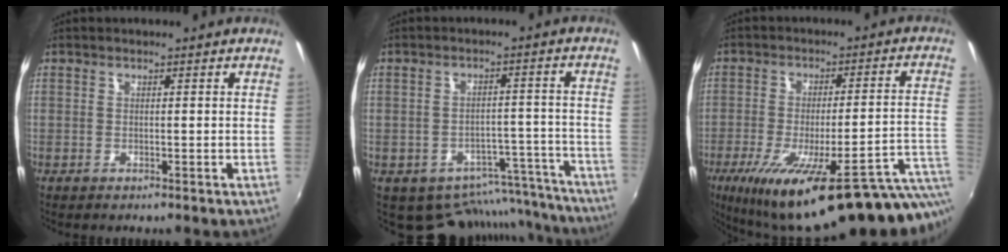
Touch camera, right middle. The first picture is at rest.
{"total": 13.6, "force": [-11.7, 6.4, 2.7], "torque": [-0.045, 0.037, -0.132]}
{"total": 27.9, "force": [-17.9, 3.9, 21.1], "torque": [-0.295, -0.064, -0.246]}